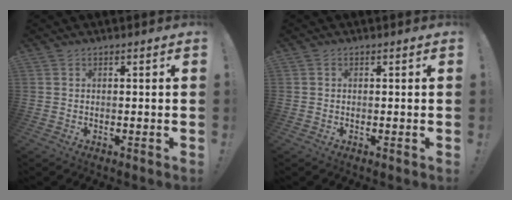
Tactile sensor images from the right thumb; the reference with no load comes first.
{"total": 0.0}